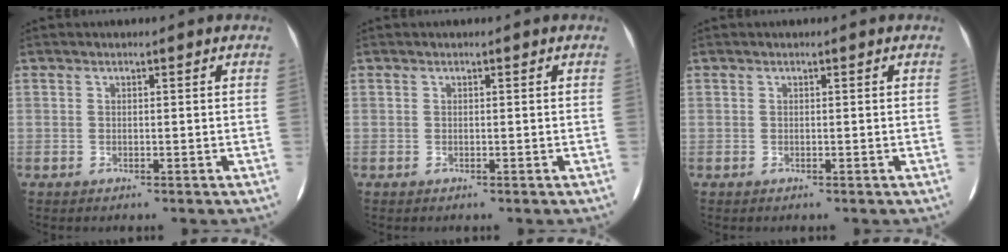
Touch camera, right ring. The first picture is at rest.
{"total": 0.0}
{"total": 0.0}